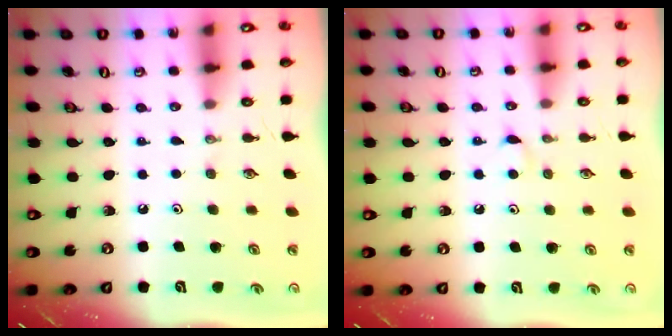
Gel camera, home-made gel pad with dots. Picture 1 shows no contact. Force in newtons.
{"total": 2.8, "press": 2.8, "slide": 0.5}